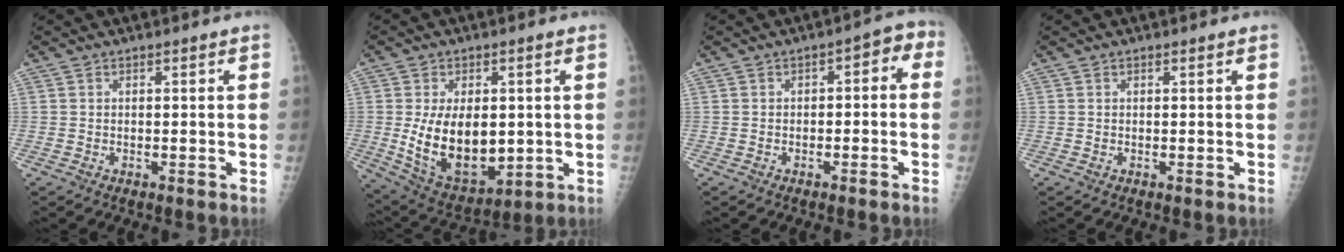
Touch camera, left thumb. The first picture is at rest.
{"total": 15.7, "force": [-0.3, 9.2, 12.7], "torque": [-0.186, -0.016, 0.023]}
{"total": 4.5, "force": [-0.9, 2.9, 3.3], "torque": [-0.018, 0.037, -0.020]}
{"total": 0.0}